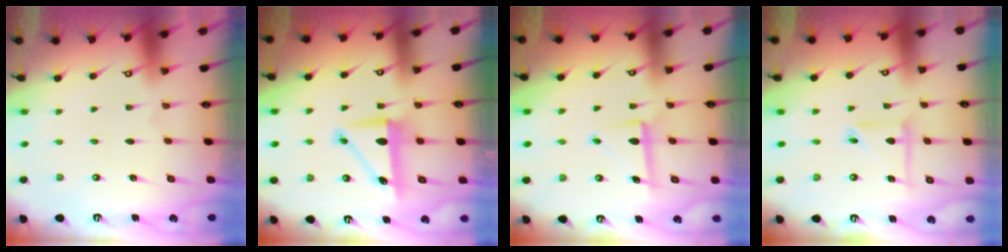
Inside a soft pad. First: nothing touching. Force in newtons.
{"total": 8.1, "press": 7.7, "slide": 2.4}
{"total": 6.4, "press": 6.3, "slide": 0.7}
{"total": 6.5, "press": 6.4, "slide": 1.5}